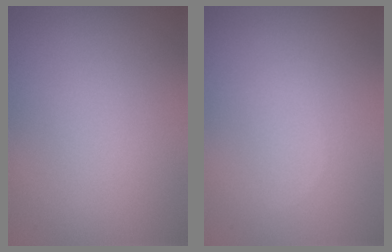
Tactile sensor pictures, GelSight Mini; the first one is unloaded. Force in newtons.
{"total": 0.0}